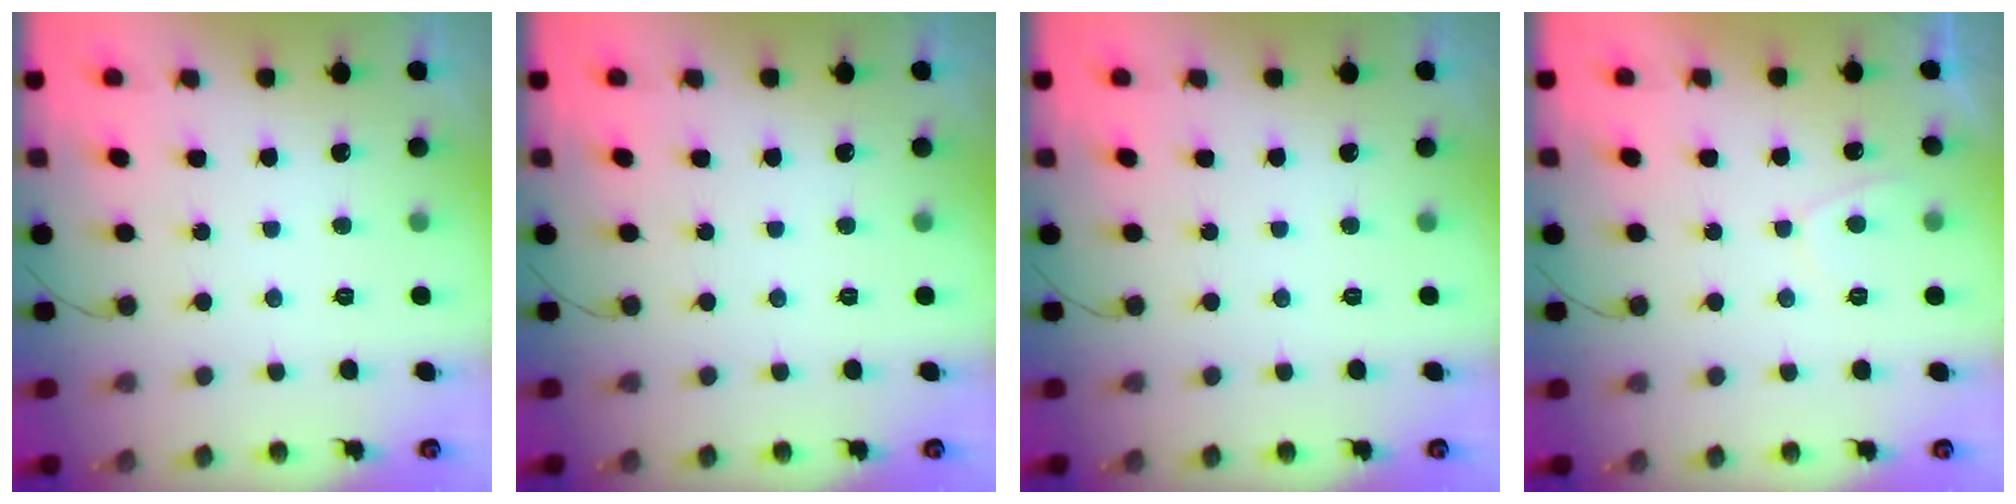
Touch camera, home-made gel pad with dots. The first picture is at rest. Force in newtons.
{"total": 0.0}
{"total": 0.0}
{"total": 1.6, "press": 1.5, "slide": 0.6}